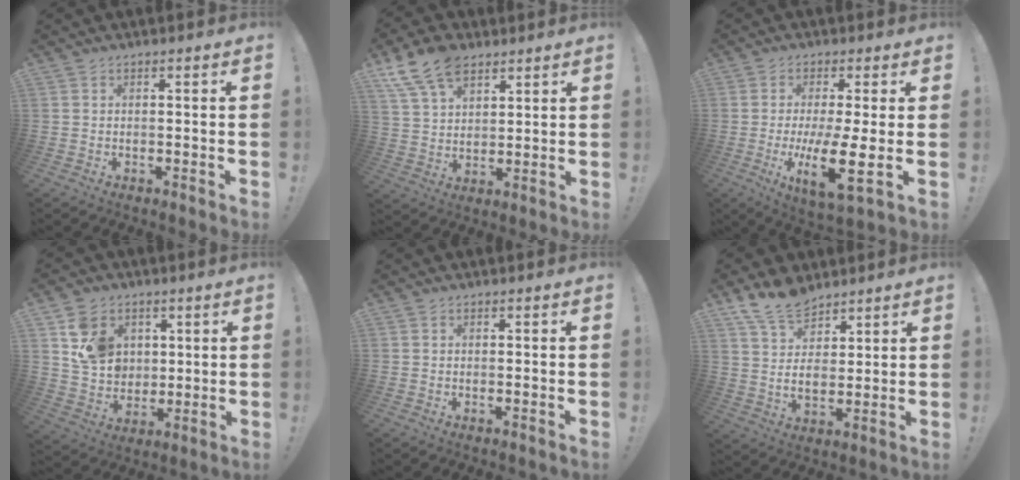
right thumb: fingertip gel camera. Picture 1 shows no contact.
{"total": 12.6, "force": [8.1, 7.3, 6.5], "torque": [-0.122, -0.032, 0.156]}
{"total": 12.4, "force": [-2.0, 2.7, 11.9], "torque": [-0.221, -0.019, -0.032]}
{"total": 11.7, "force": [4.6, 9.7, 4.6], "torque": [-0.074, -0.010, 0.098]}
{"total": 0.0}
{"total": 11.2, "force": [7.9, 6.1, 5.2], "torque": [-0.103, -0.044, 0.154]}